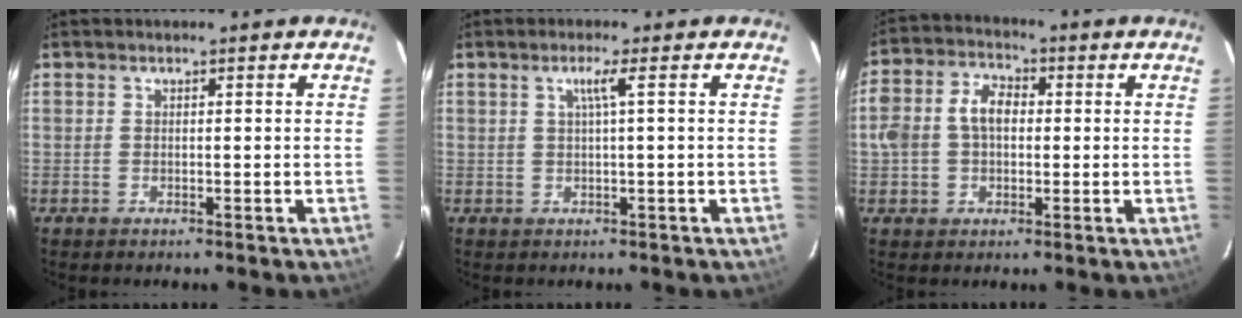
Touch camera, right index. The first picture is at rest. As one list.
[{"total": 2.2, "force": [0.5, -0.7, 2.0], "torque": [-0.037, -0.001, 0.012]}, {"total": 8.3, "force": [0.2, 6.1, 5.7], "torque": [-0.120, 0.026, 0.002]}]